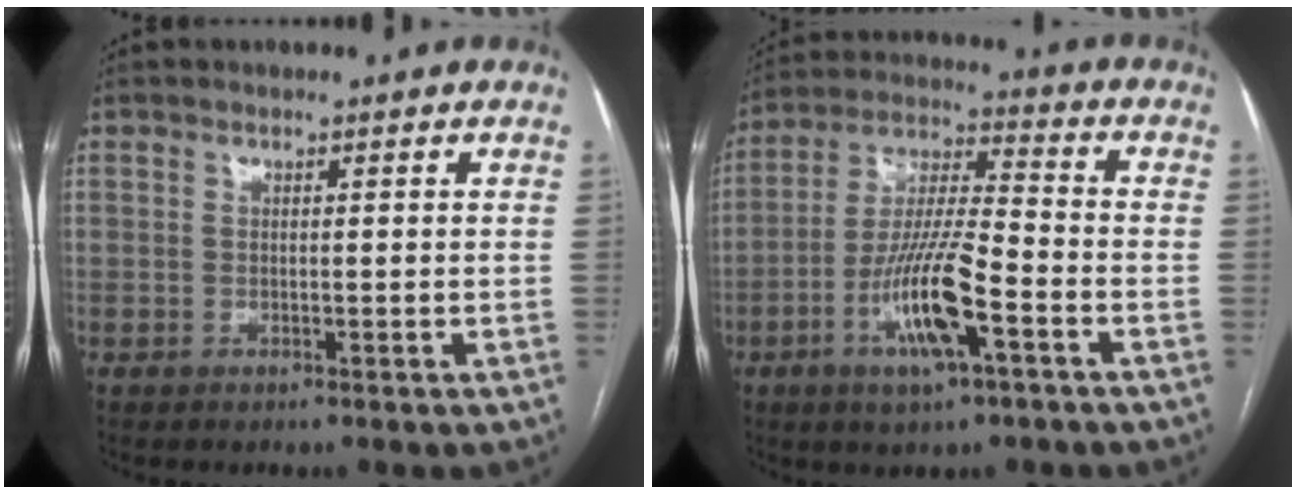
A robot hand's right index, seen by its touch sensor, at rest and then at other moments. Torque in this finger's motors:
{"motor_torque": [1.88, -0.26, 1.00, 0.21]}